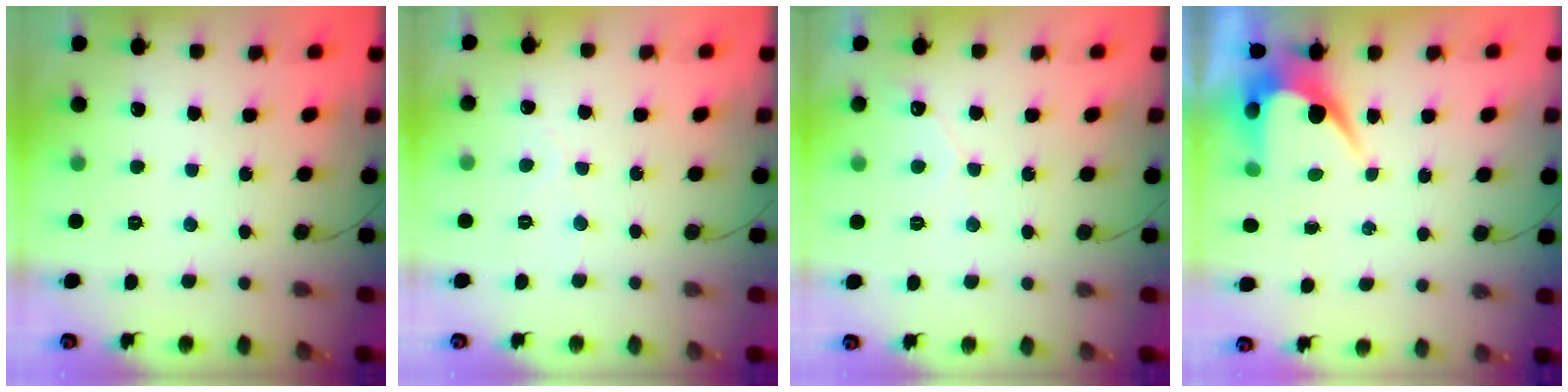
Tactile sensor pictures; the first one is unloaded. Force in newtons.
{"total": 1.9, "press": 1.9, "slide": 0.1}
{"total": 2.9, "press": 2.9, "slide": 0.1}
{"total": 6.2, "press": 6.2, "slide": 0.2}